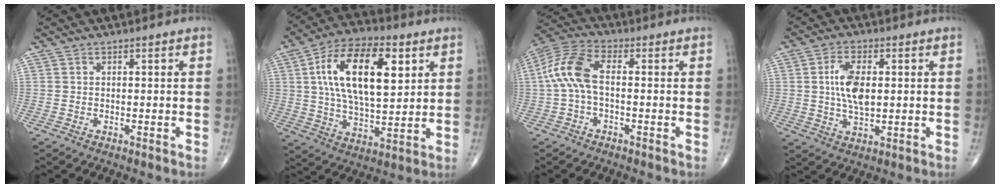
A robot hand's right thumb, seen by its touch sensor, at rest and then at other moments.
{"total": 19.8, "force": [5.6, 9.4, 16.5], "torque": [-0.275, -0.003, 0.094]}
{"total": 9.4, "force": [-0.3, 4.5, 8.2], "torque": [-0.189, 0.030, -0.014]}
{"total": 8.2, "force": [1.0, 4.1, 7.0], "torque": [-0.132, -0.002, 0.019]}